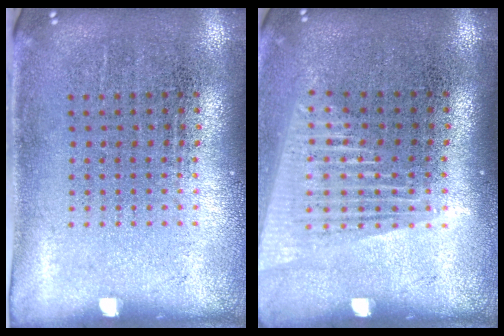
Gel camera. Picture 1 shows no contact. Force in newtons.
{"total": 1.6, "press": 1.4, "slide": 0.7}